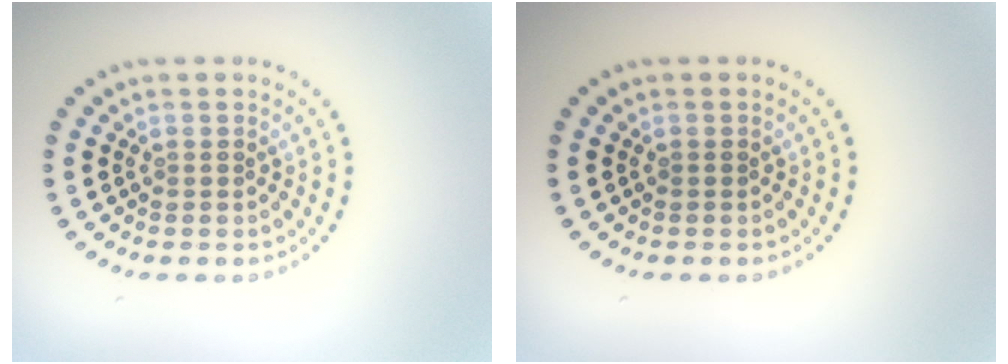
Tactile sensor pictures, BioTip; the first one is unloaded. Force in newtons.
{"total": 0.0}